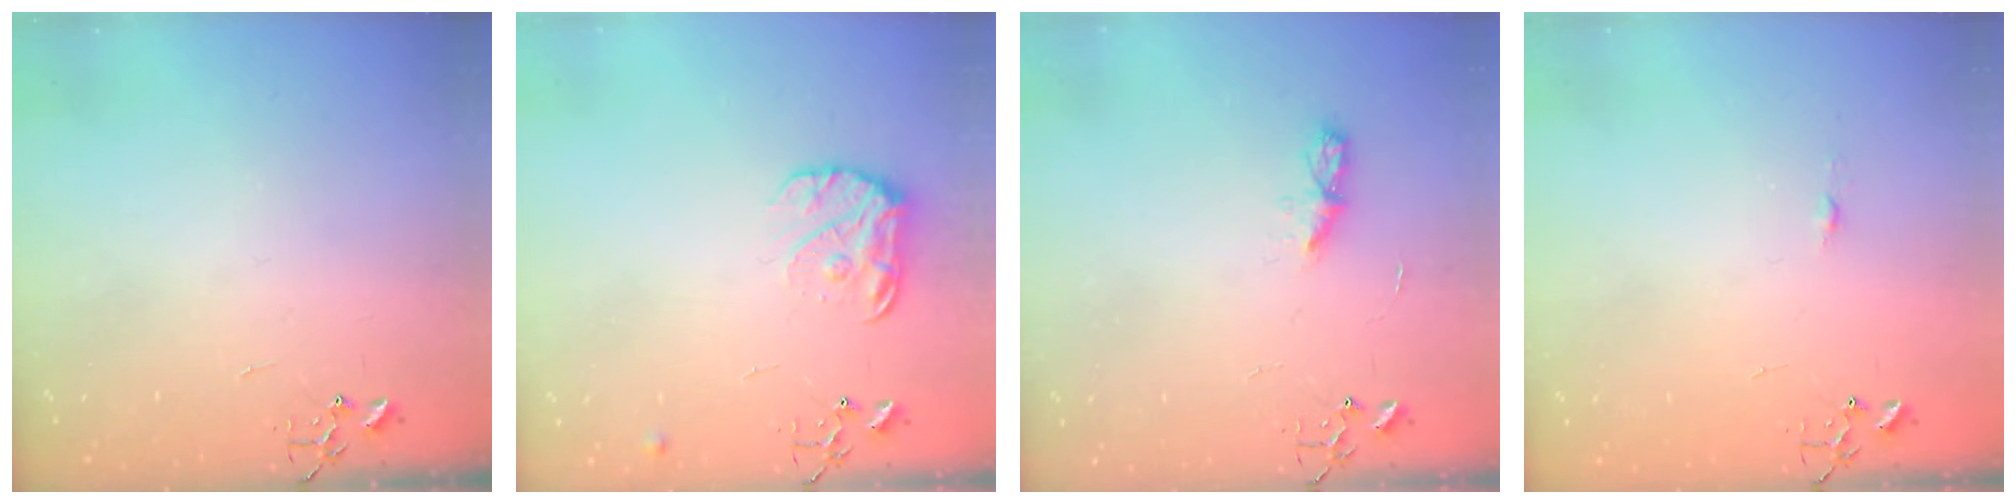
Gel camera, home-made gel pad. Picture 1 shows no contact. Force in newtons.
{"total": 11.5, "press": 11.5, "slide": 0.6}
{"total": 5.1, "press": 5.0, "slide": 0.6}
{"total": 3.3, "press": 3.3, "slide": 0.4}